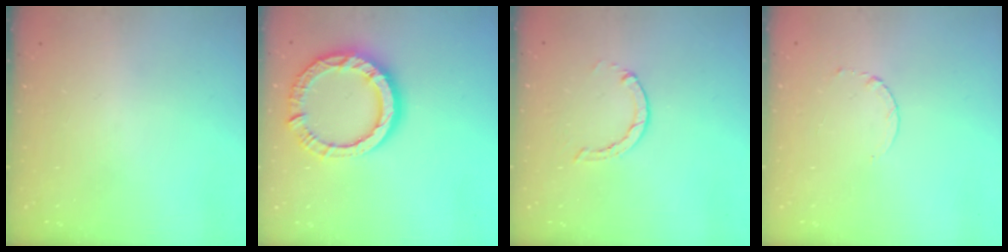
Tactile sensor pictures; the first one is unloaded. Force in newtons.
{"total": 14.8, "press": 14.7, "slide": 1.6}
{"total": 1.3, "press": 1.3, "slide": 0.3}
{"total": 2.6, "press": 2.6, "slide": 0.3}